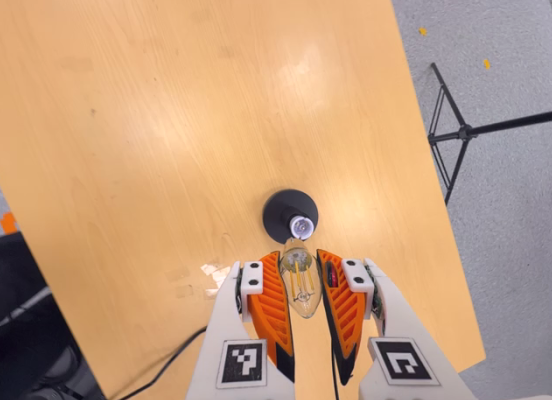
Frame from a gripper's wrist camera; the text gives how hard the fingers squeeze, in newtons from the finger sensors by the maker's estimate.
{"total": 21.5, "left": 24.6, "right": 18.3}